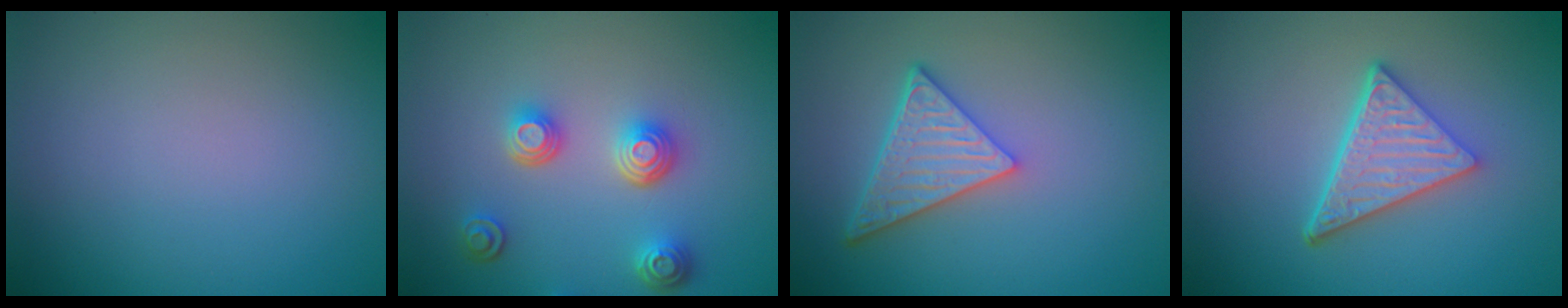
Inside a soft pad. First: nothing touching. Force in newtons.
{"total": 3.6, "press": 2.9, "slide": 2.1}
{"total": 5.0, "press": 3.7, "slide": 3.3}
{"total": 5.3, "press": 3.7, "slide": 3.8}